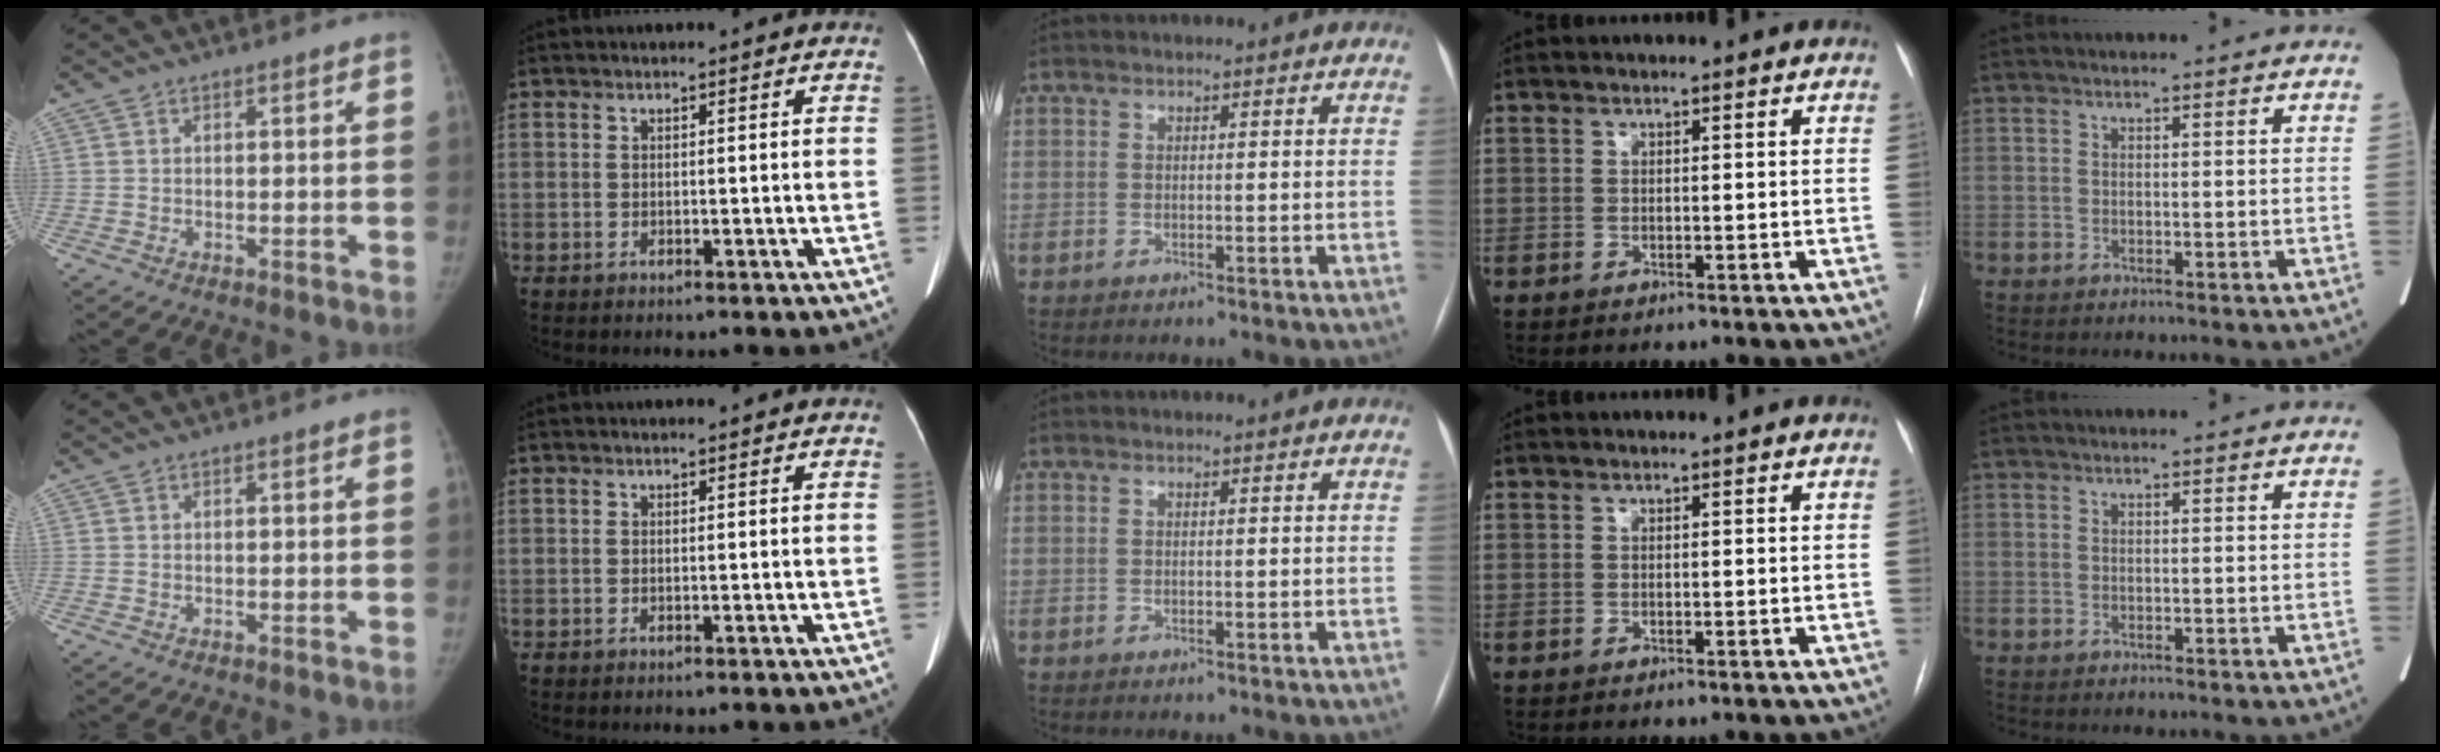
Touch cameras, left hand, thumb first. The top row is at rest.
{}